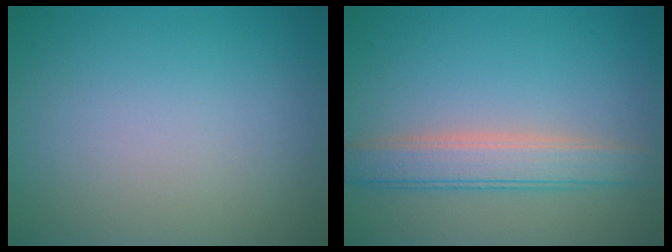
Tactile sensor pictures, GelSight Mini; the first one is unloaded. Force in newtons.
{"total": 3.8, "press": 3.7, "slide": 0.4}